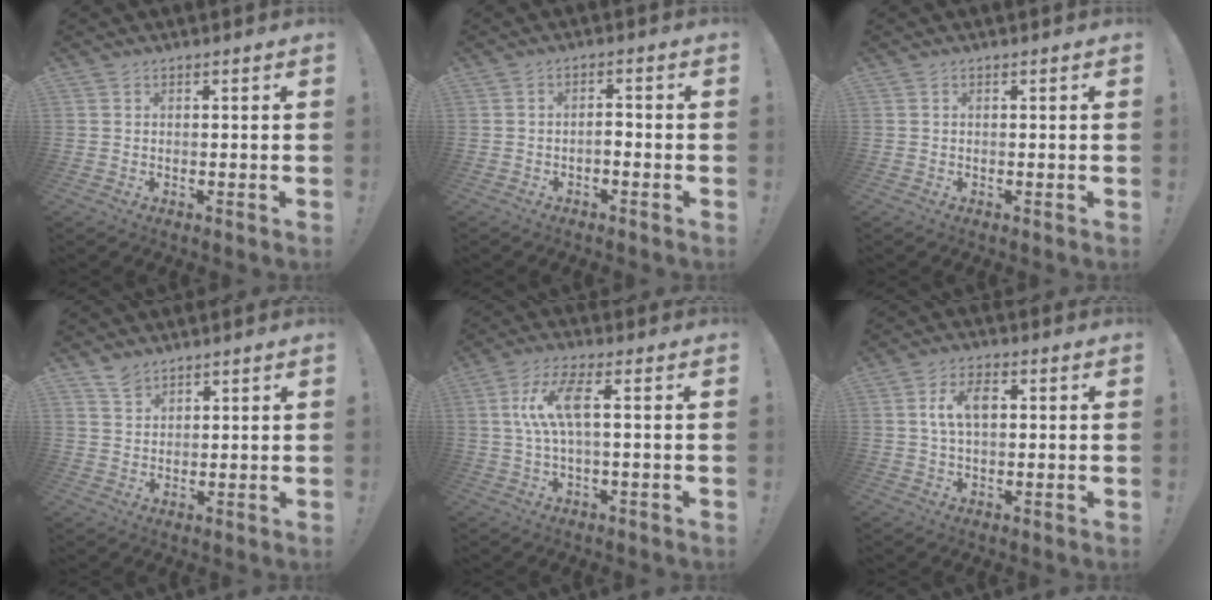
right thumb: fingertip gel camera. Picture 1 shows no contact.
{"total": 2.4, "force": [-1.5, 0.7, 1.8], "torque": [-0.036, 0.007, -0.026]}
{"total": 0.0}
{"total": 4.3, "force": [3.6, 2.1, 0.9], "torque": [-0.008, -0.025, 0.065]}
{"total": 10.4, "force": [1.6, 2.8, 9.9], "torque": [-0.193, 0.002, 0.027]}
{"total": 7.2, "force": [1.3, 4.0, 5.8], "torque": [-0.101, 0.010, 0.022]}